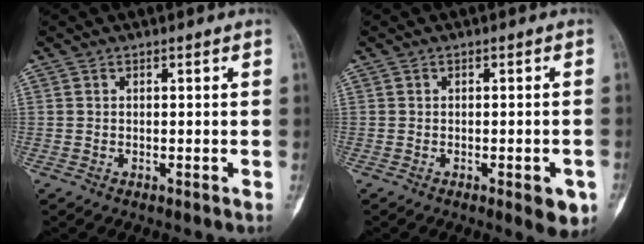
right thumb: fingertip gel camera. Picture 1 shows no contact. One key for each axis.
{"total": 4.7, "fx": -2.0, "fy": 1.6, "fz": 3.9, "tx": -0.033, "ty": 0.003, "tz": -0.018}